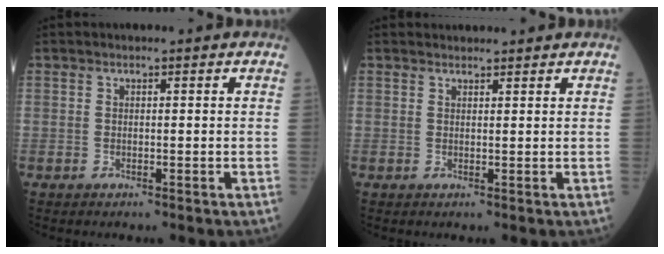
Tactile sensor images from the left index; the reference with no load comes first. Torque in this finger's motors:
{"motor_torque": [0.70, -0.82, -0.21, 0.00]}